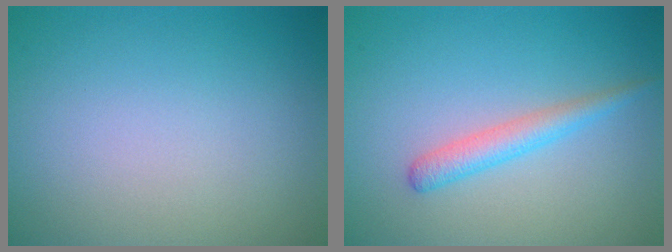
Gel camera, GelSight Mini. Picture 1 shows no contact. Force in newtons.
{"total": 2.1, "press": 2.1, "slide": 0.0}